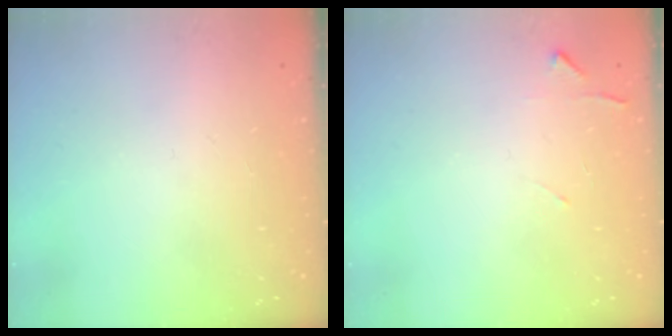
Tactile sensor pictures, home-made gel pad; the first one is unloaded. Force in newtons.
{"total": 4.7, "press": 4.6, "slide": 0.6}